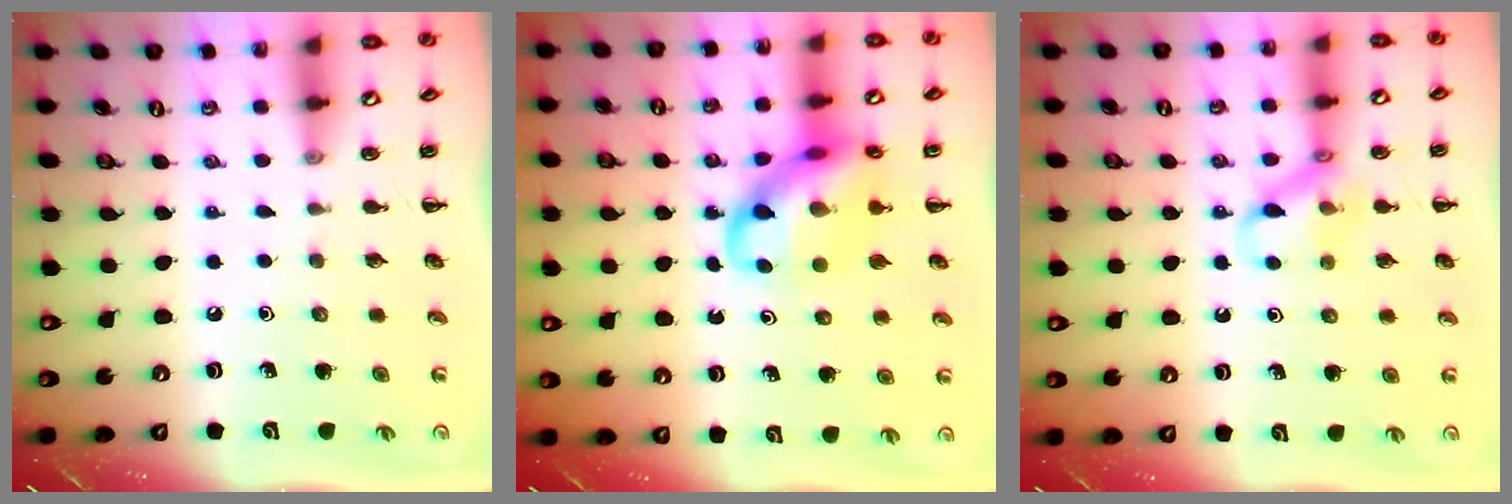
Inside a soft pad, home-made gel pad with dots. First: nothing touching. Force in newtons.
{"total": 13.6, "press": 13.4, "slide": 2.6}
{"total": 11.0, "press": 10.9, "slide": 1.3}